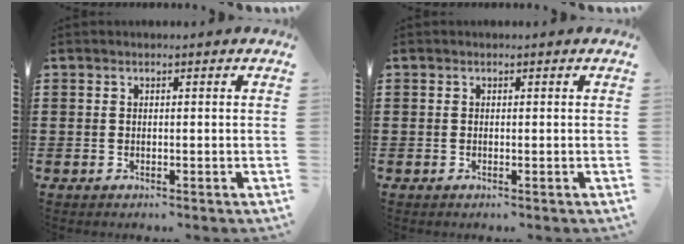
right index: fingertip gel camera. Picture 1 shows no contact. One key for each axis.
{"total": 0.0}